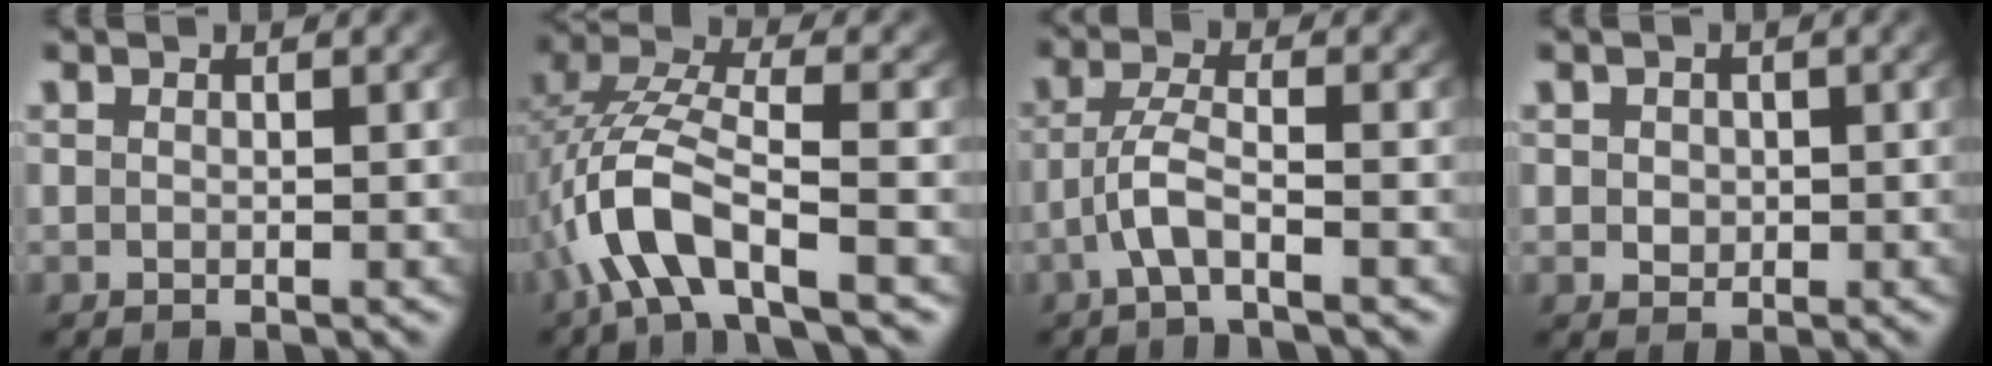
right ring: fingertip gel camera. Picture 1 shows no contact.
{"total": 6.1, "force": [-1.3, 3.1, 5.1], "torque": [-0.141, -0.018, -0.013]}
{"total": 2.9, "force": [-1.6, 0.5, 2.4], "torque": [-0.059, -0.008, -0.023]}
{"total": 1.7, "force": [0.1, 1.6, 0.7], "torque": [-0.015, -0.009, 0.008]}